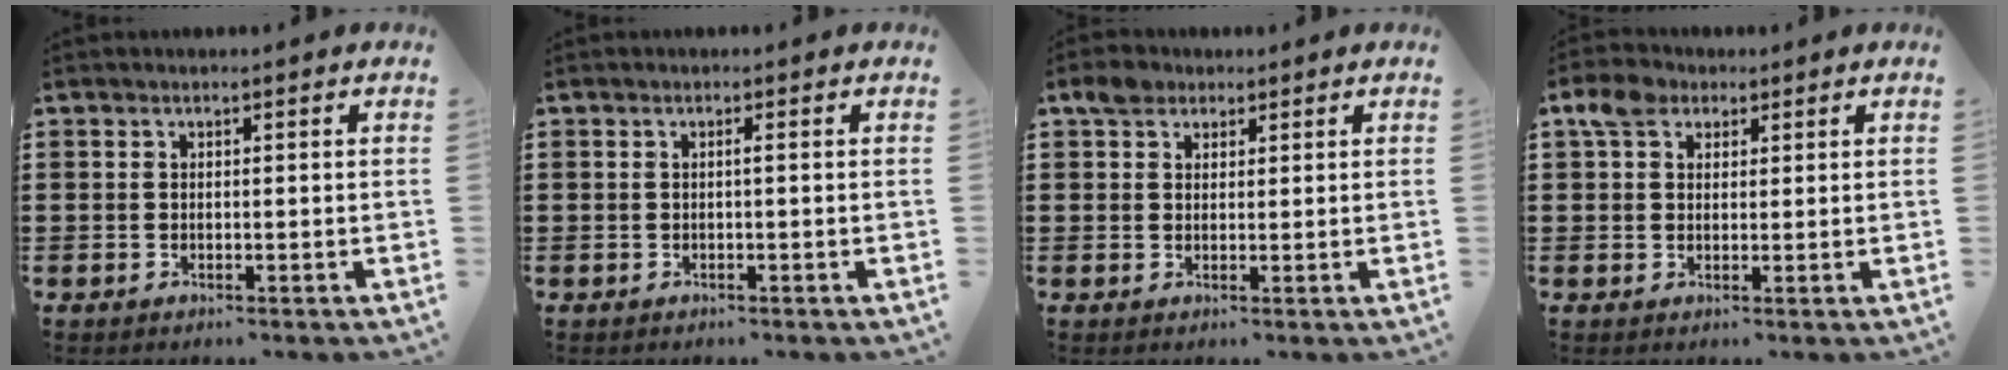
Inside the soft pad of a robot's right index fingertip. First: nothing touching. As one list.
[{"total": 0.6, "force": [-0.1, -0.1, 0.6], "torque": [-0.010, -0.002, -0.003]}, {"total": 3.0, "force": [2.0, 1.9, 1.1], "torque": [-0.022, 0.008, 0.035]}, {"total": 4.5, "force": [2.4, 3.2, 2.1], "torque": [-0.056, 0.014, 0.044]}]